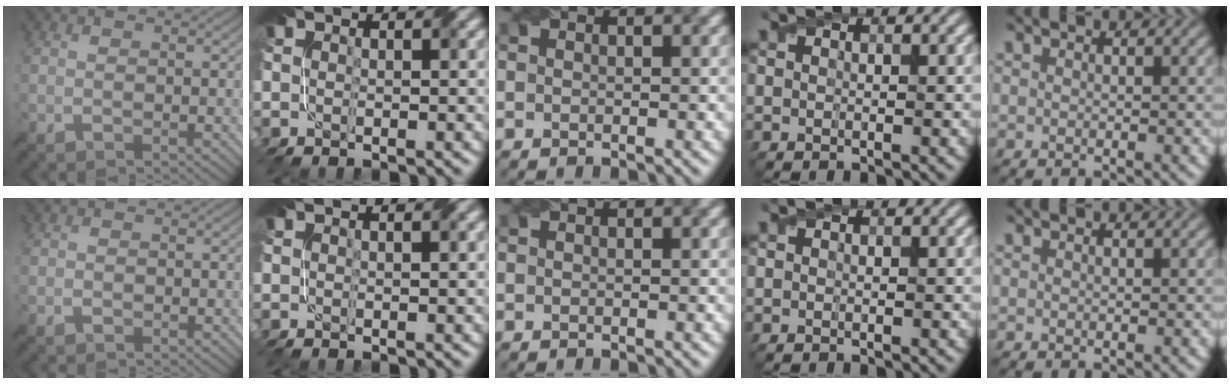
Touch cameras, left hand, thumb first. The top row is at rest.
{"thumb": {"total": 0.9, "force": [-0.4, 0.6, 0.5], "torque": [-0.010, -0.002, -0.006]}, "index": {"total": 0.9, "force": [0.7, 0.1, 0.7], "torque": [-0.009, 0.000, 0.009]}}